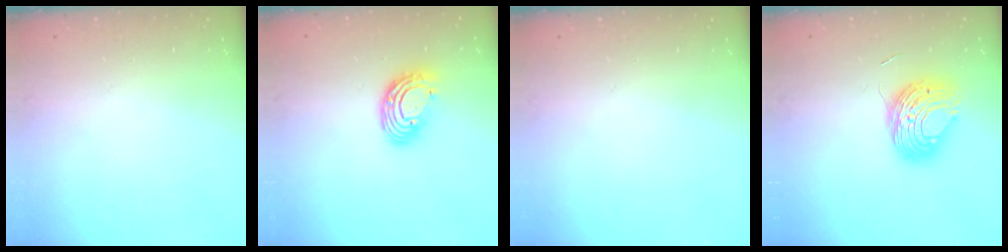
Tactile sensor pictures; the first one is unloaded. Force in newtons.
{"total": 10.5, "press": 10.4, "slide": 1.1}
{"total": 0.0}
{"total": 9.5, "press": 9.5, "slide": 0.7}